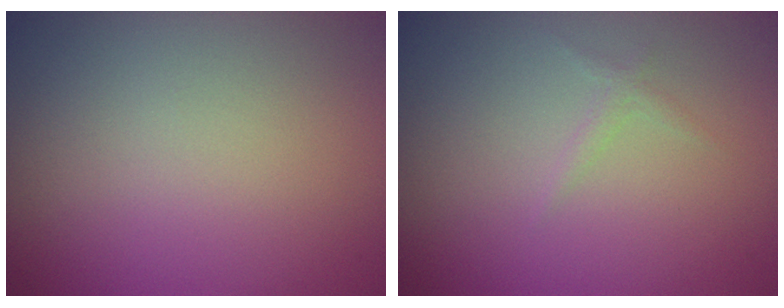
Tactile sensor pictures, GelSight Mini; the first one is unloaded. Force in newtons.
{"total": 0.7, "press": 0.7, "slide": 0.0}